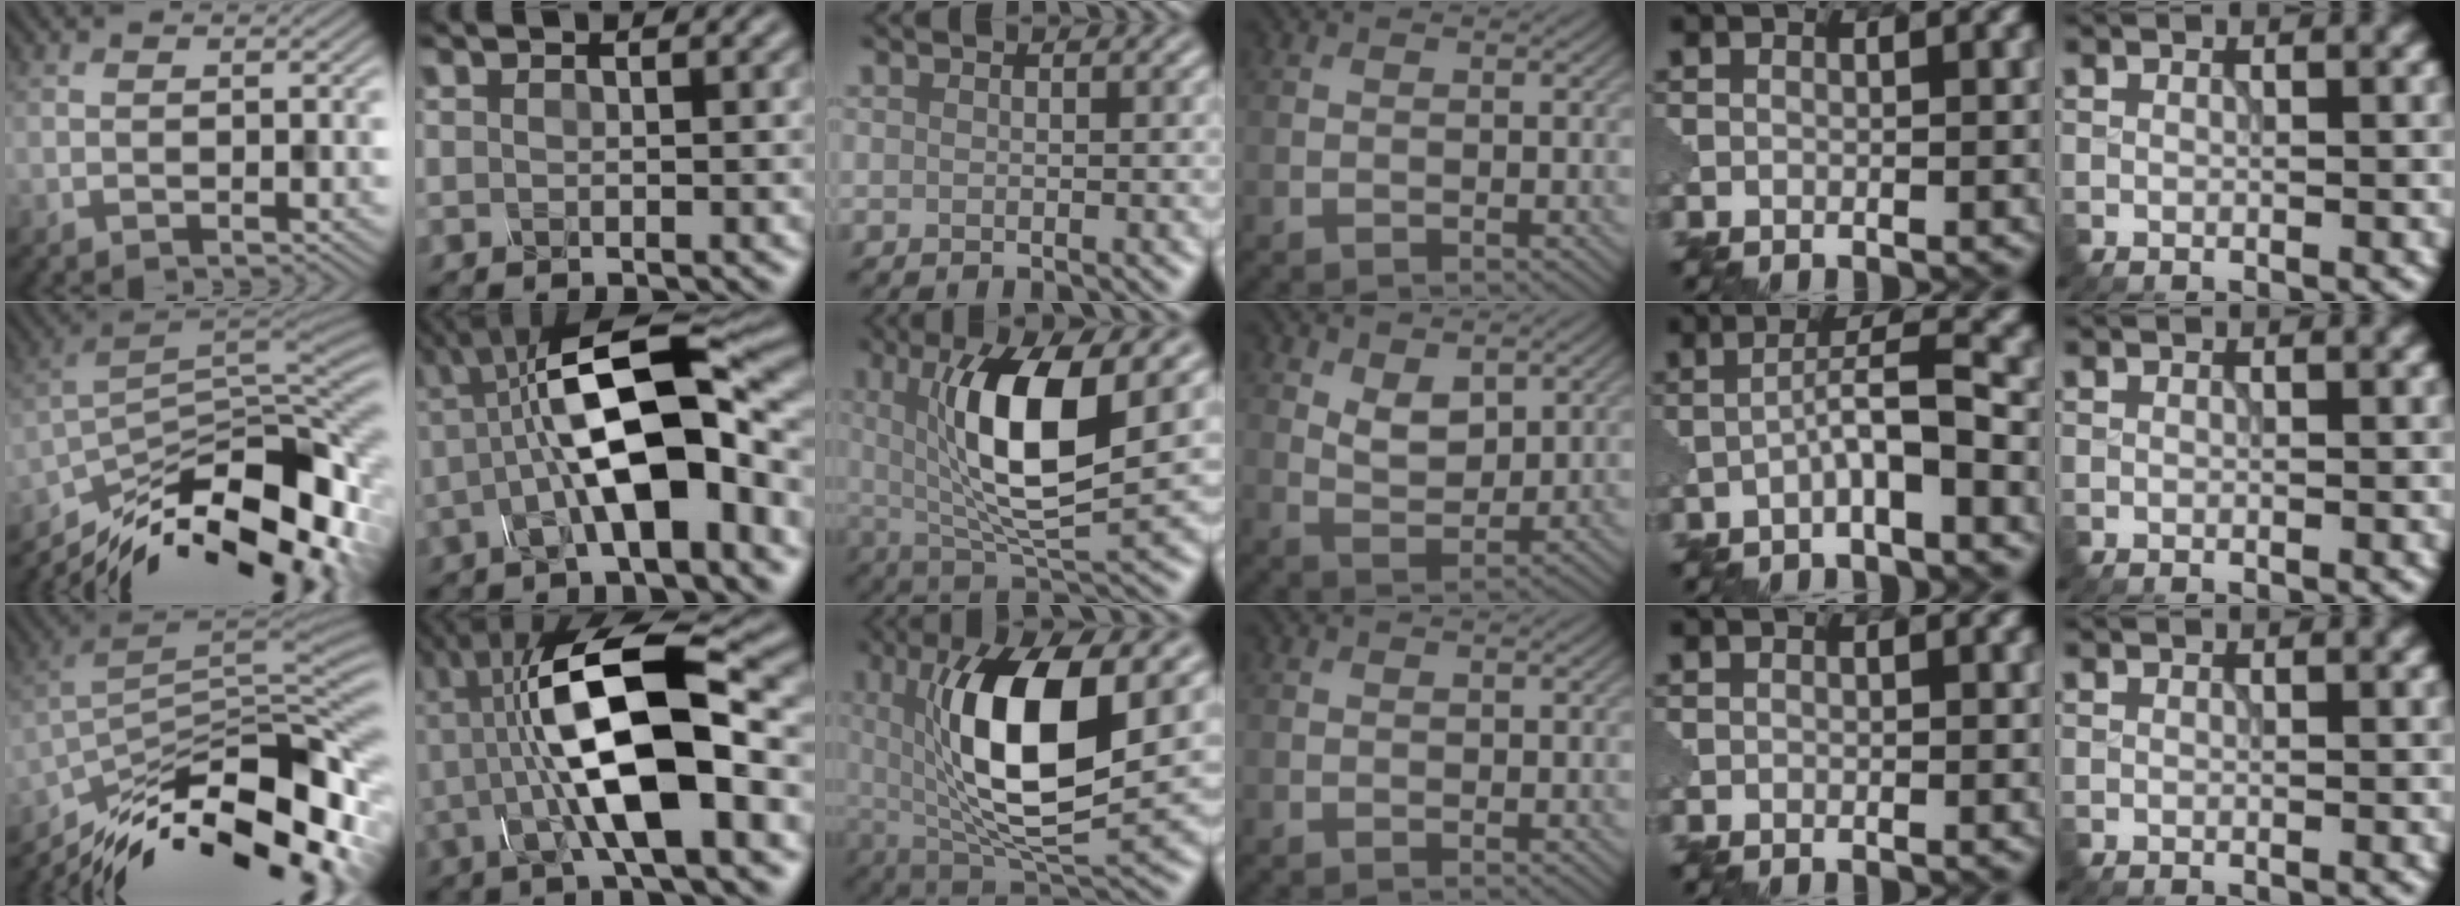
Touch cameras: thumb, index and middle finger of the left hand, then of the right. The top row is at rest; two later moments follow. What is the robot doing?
{"motion": "assemble", "object": "glue stick"}